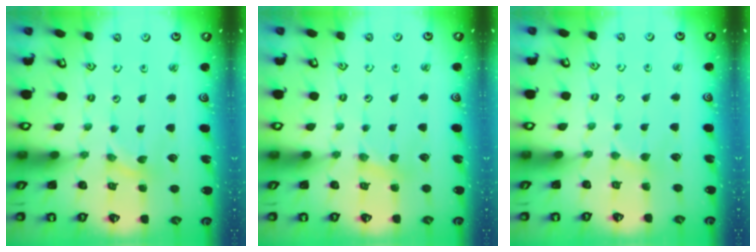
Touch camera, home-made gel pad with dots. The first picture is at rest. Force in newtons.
{"total": 2.6, "press": 2.6, "slide": 0.4}
{"total": 1.1, "press": 1.1, "slide": 0.3}